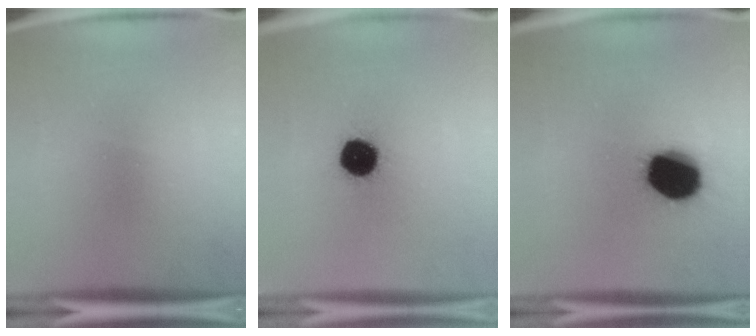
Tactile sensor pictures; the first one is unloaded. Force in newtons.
{"total": 11.4}
{"total": 17.4}